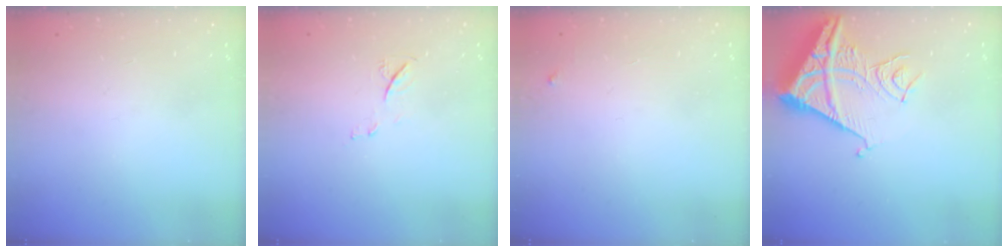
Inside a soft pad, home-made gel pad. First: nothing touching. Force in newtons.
{"total": 5.6, "press": 5.6, "slide": 0.7}
{"total": 3.5, "press": 3.4, "slide": 0.4}
{"total": 12.2, "press": 12.1, "slide": 1.5}